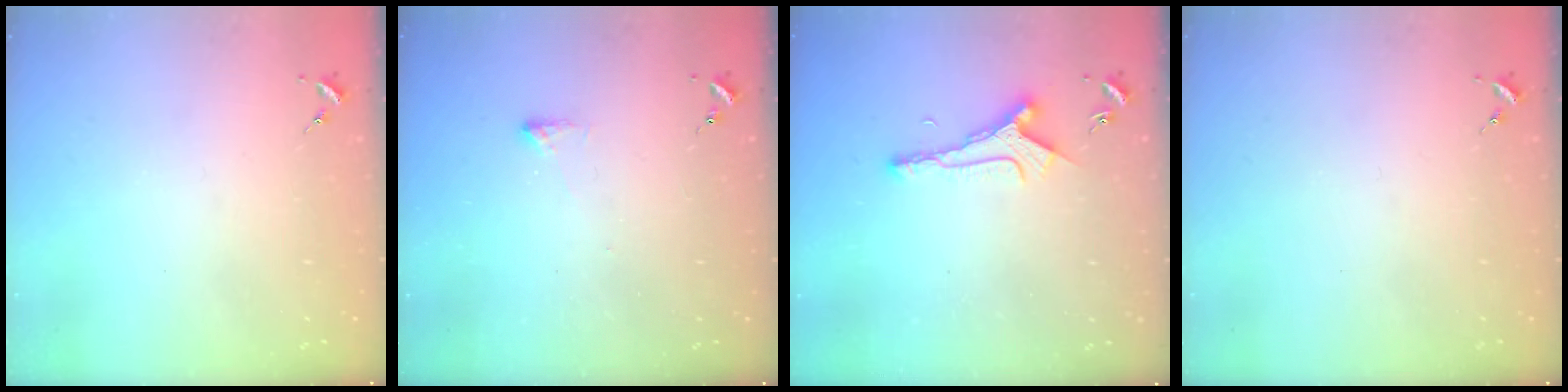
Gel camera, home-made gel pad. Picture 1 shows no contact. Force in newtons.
{"total": 2.5, "press": 2.4, "slide": 0.5}
{"total": 6.9, "press": 6.8, "slide": 1.0}
{"total": 0.0}